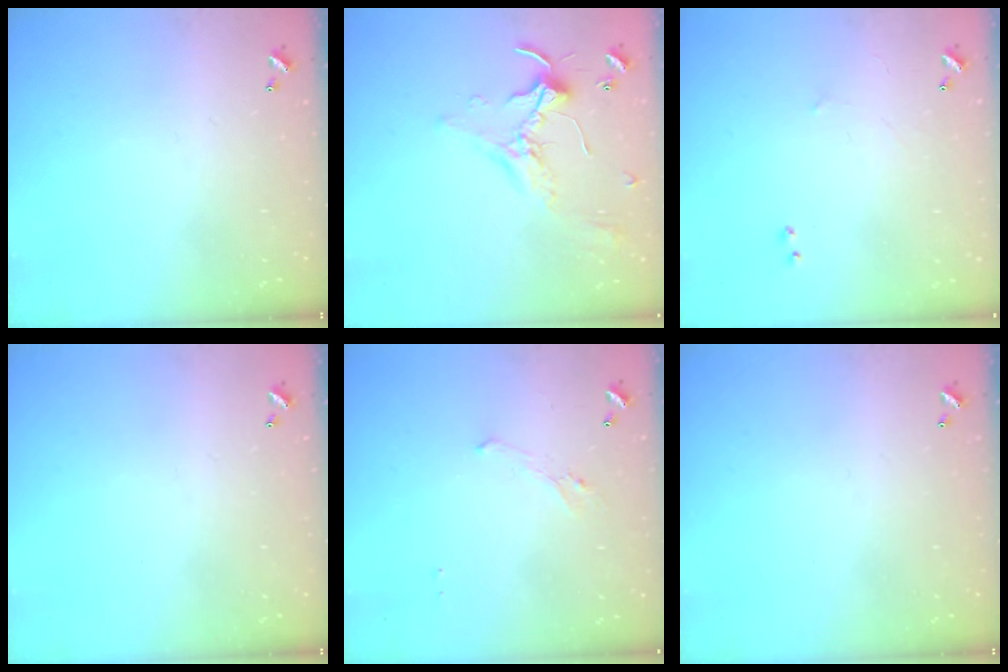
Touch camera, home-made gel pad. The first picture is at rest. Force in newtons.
{"total": 1.7, "press": 1.6, "slide": 0.2}
{"total": 2.5, "press": 2.4, "slide": 0.4}
{"total": 0.0}
{"total": 0.8, "press": 0.4, "slide": 0.7}
{"total": 0.0}